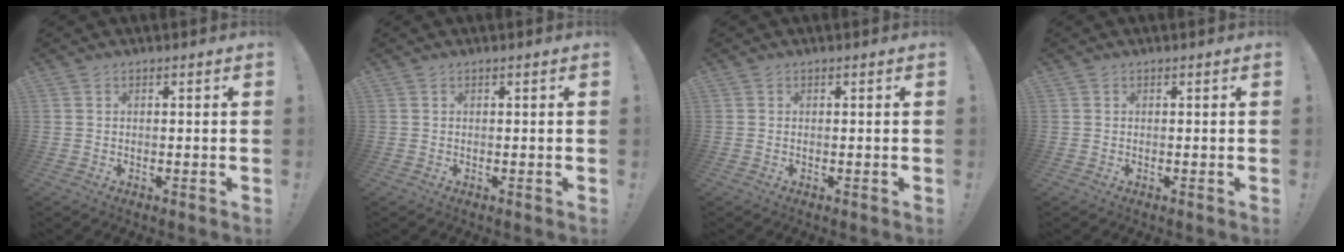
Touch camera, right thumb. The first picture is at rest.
{"total": 0.0}
{"total": 0.0}
{"total": 0.0}